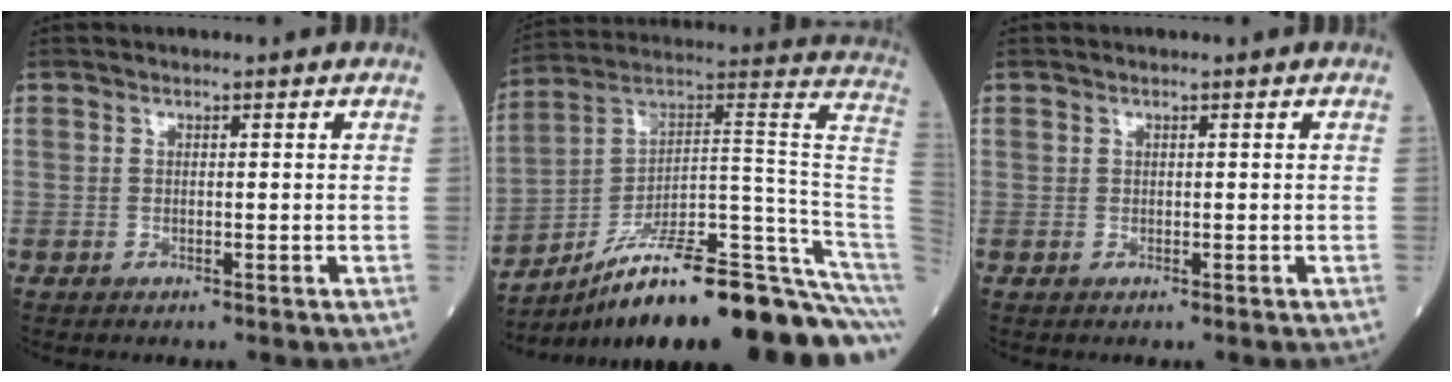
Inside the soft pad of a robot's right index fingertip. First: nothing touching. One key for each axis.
{"total": 26.1, "fx": -18.7, "fy": 0.8, "fz": 18.2, "tx": -0.154, "ty": 0.049, "tz": -0.287}
{"total": 0.0}